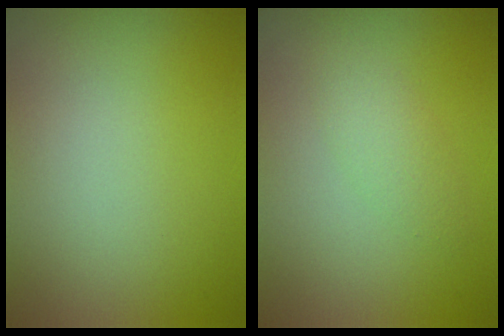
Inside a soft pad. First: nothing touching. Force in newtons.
{"total": 1.7, "press": 1.7, "slide": 0.0}